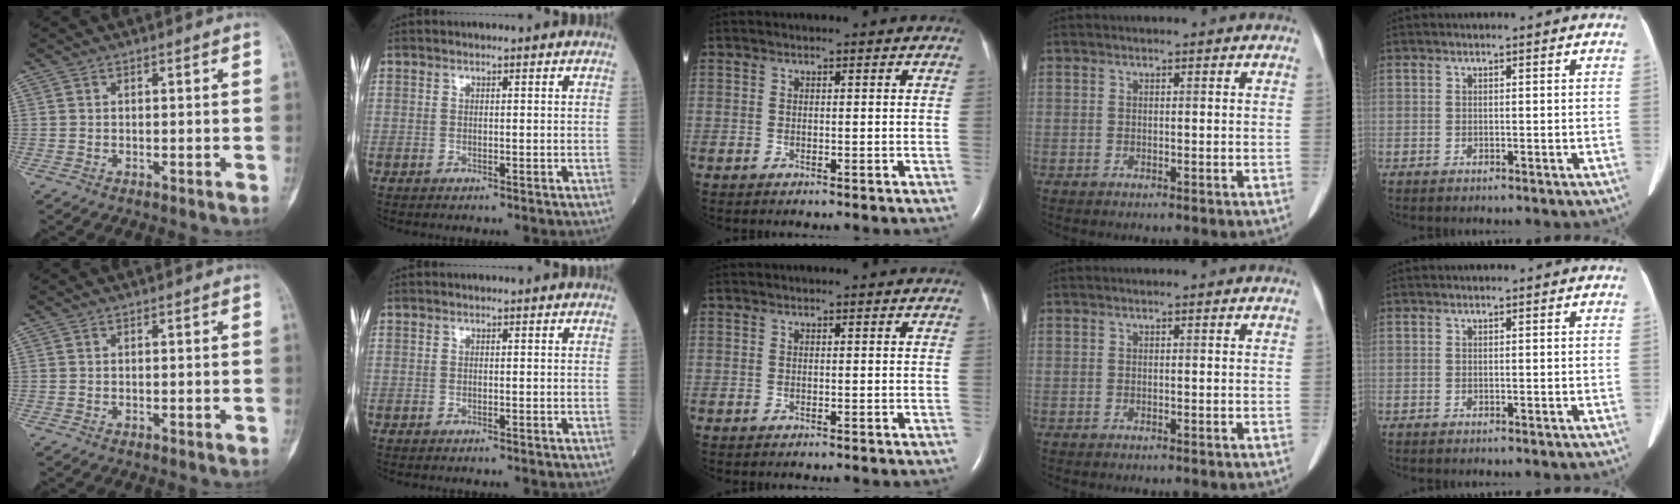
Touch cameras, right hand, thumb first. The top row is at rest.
{}